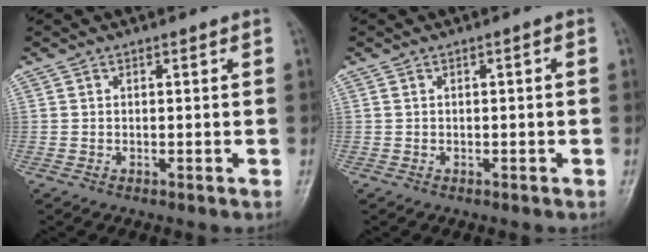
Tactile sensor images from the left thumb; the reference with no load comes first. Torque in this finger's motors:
{"motor_torque": [-0.02, 0.02, -0.01, -0.01, 0.00]}